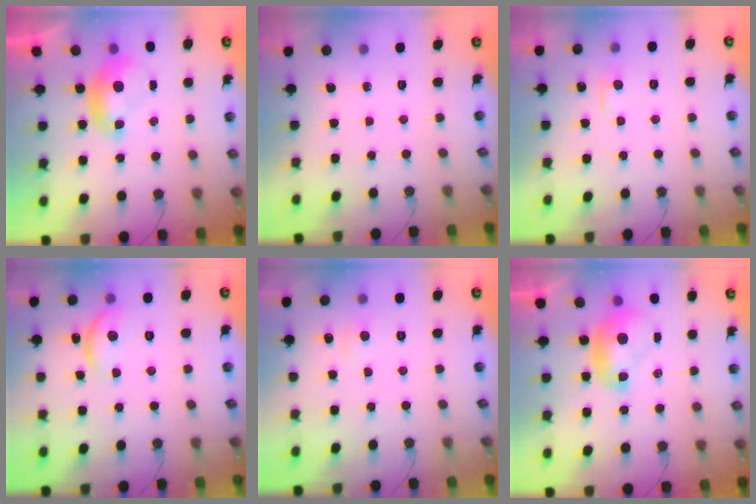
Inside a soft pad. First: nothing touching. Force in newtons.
{"total": 0.0}
{"total": 2.5, "press": 2.5, "slide": 0.5}
{"total": 5.0, "press": 5.0, "slide": 0.4}
{"total": 1.0, "press": 0.8, "slide": 0.7}
{"total": 1.8, "press": 1.7, "slide": 0.2}